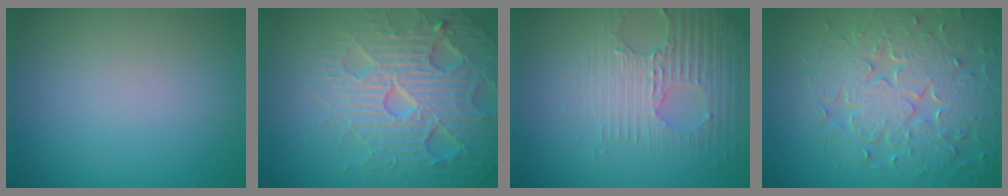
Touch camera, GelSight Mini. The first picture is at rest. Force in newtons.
{"total": 7.2, "press": 7.0, "slide": 1.4}
{"total": 3.5, "press": 3.4, "slide": 0.8}
{"total": 8.4, "press": 6.1, "slide": 5.8}